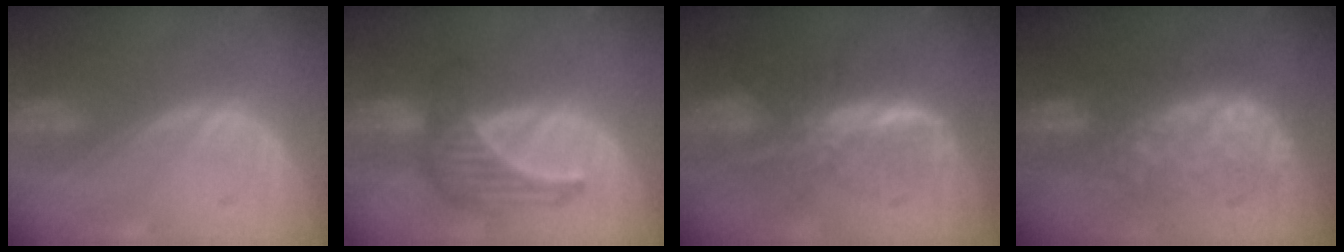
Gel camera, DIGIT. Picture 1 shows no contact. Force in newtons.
{"total": 6.8, "press": 6.4, "slide": 2.2}
{"total": 8.1, "press": 7.0, "slide": 4.1}
{"total": 8.6, "press": 8.6, "slide": 0.4}